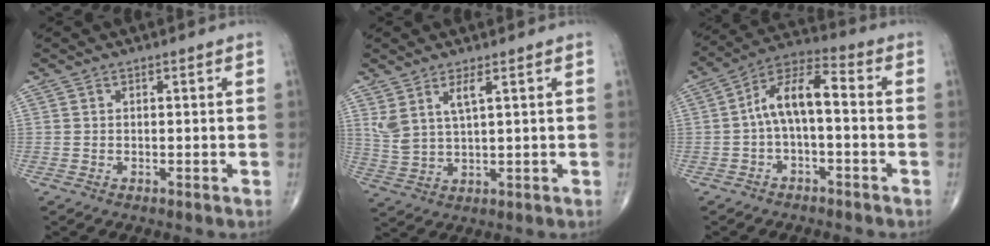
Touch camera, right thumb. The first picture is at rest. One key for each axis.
{"total": 5.6, "fx": 2.8, "fy": 1.5, "fz": 4.6, "tx": -0.104, "ty": -0.018, "tz": 0.066}
{"total": 9.6, "fx": -0.8, "fy": 4.2, "fz": 8.6, "tx": -0.155, "ty": 0.048, "tz": -0.023}